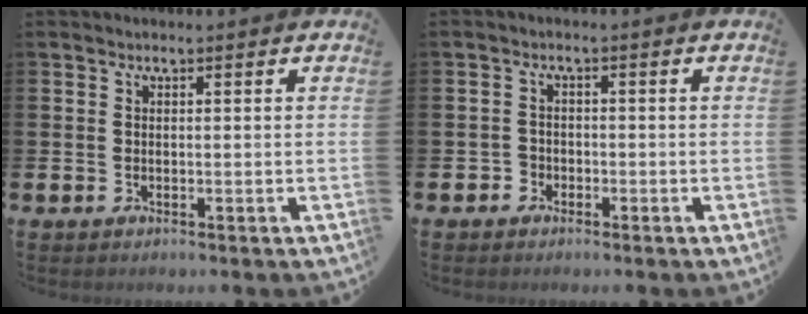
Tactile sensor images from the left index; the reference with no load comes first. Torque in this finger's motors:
{"motor_torque": [-0.15, 0.09, -0.02, -0.01]}